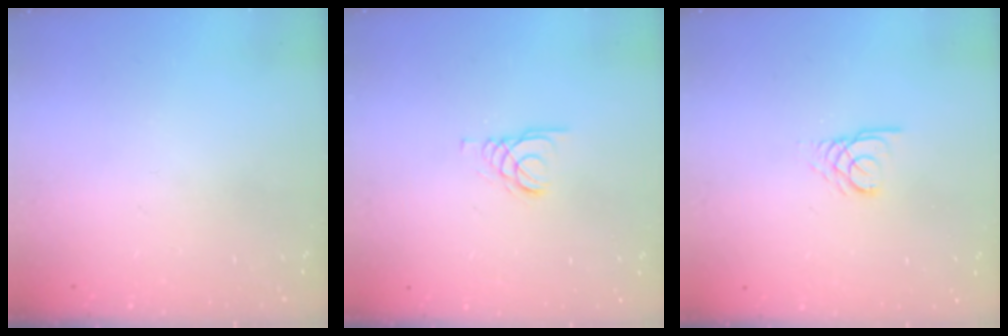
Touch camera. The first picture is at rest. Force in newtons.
{"total": 1.4, "press": 1.3, "slide": 0.2}
{"total": 2.6, "press": 2.6, "slide": 0.2}